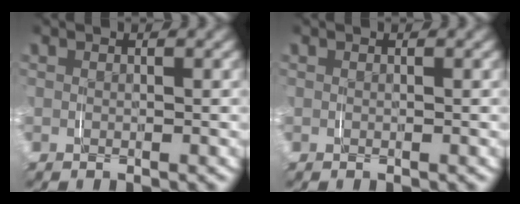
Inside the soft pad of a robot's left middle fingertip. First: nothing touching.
{"total": 0.0}